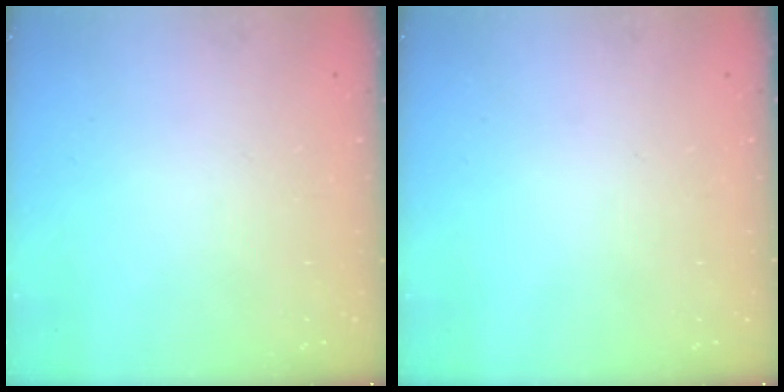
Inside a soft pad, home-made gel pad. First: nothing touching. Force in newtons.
{"total": 0.0}